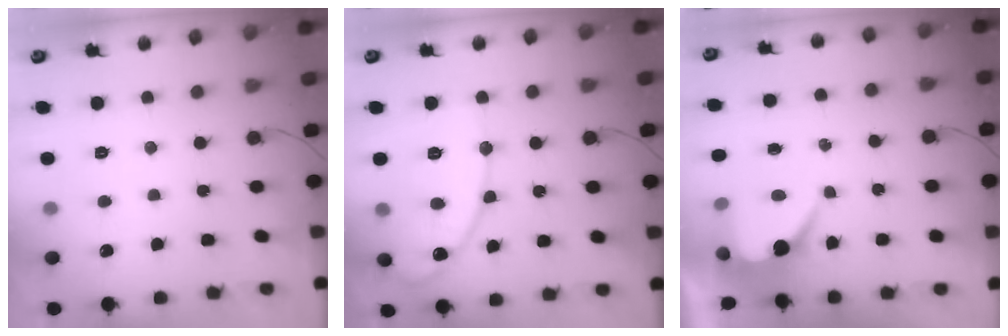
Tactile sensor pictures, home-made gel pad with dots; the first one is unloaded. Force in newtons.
{"total": 13.3, "press": 13.2, "slide": 1.3}
{"total": 7.1, "press": 7.1, "slide": 0.4}